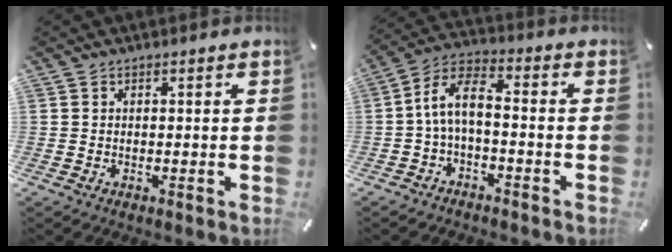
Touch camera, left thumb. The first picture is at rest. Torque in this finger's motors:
{"motor_torque": [1.55, 1.55, 1.14, 0.06, 0.12]}